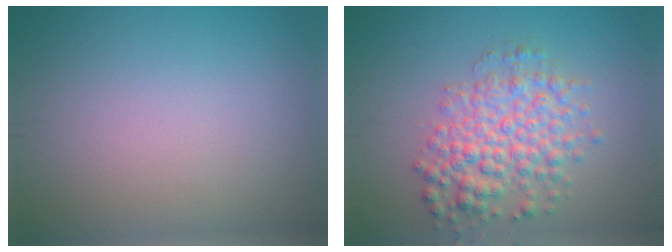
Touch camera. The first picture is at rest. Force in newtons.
{"total": 5.1, "press": 5.1, "slide": 0.1}